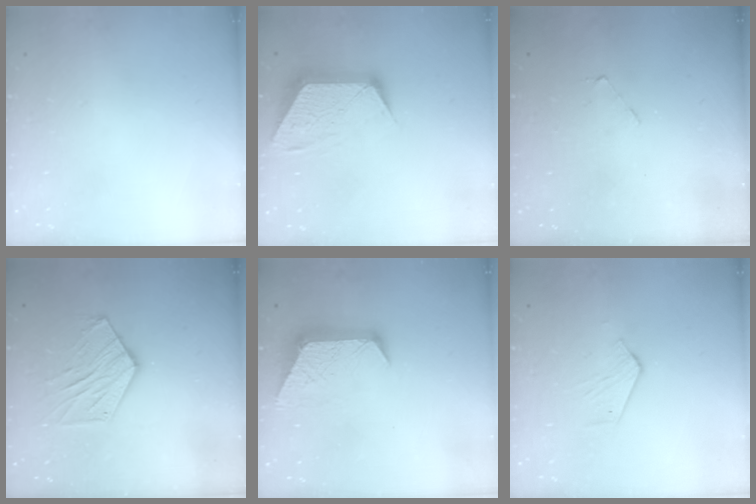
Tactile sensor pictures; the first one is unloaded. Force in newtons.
{"total": 11.3, "press": 11.3, "slide": 0.7}
{"total": 1.9, "press": 1.9, "slide": 0.2}
{"total": 11.2, "press": 11.1, "slide": 1.0}
{"total": 10.9, "press": 10.9, "slide": 0.3}
{"total": 3.9, "press": 3.9, "slide": 0.5}